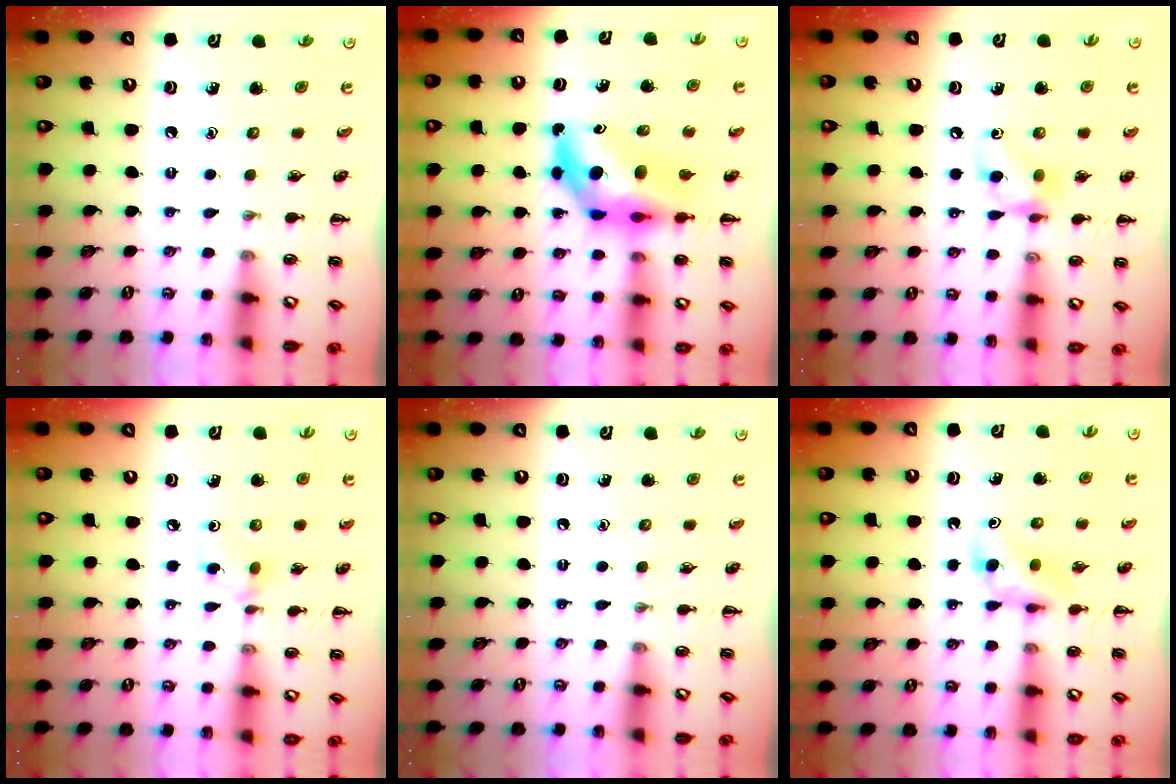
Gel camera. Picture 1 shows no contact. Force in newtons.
{"total": 9.2, "press": 8.6, "slide": 3.1}
{"total": 8.5, "press": 8.4, "slide": 1.3}
{"total": 3.0, "press": 2.8, "slide": 0.9}
{"total": 0.0}
{"total": 4.9, "press": 4.7, "slide": 1.4}